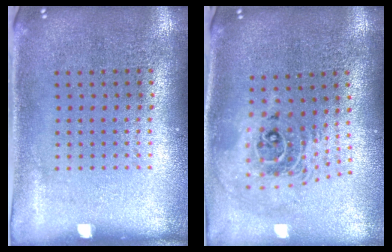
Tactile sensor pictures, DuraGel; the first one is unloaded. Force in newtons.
{"total": 2.2, "press": 1.7, "slide": 1.5}